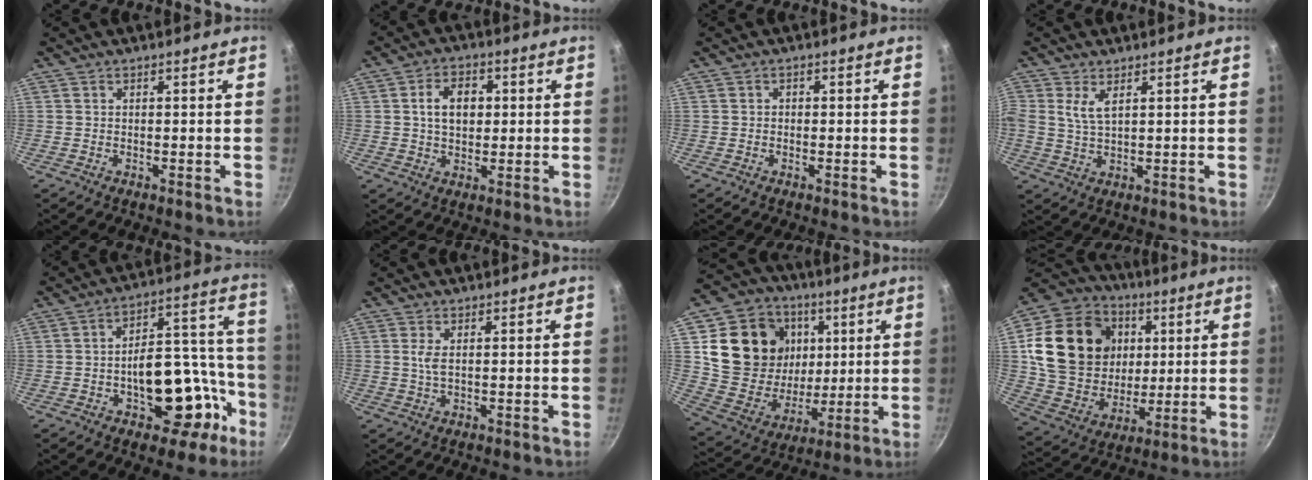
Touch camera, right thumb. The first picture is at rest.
{"total": 7.1, "force": [1.0, 5.1, 4.9], "torque": [-0.058, 0.011, 0.011]}
{"total": 0.5, "force": [-0.3, 0.4, 0.1], "torque": [0.000, 0.005, -0.009]}
{"total": 3.7, "force": [1.5, 1.6, 3.0], "torque": [-0.066, -0.008, 0.034]}
{"total": 18.3, "force": [-6.8, 10.8, 13.1], "torque": [-0.108, 0.076, -0.086]}
{"total": 1.8, "force": [0.3, 0.4, 1.7], "torque": [-0.044, -0.002, 0.011]}
{"total": 21.2, "force": [6.2, 17.5, 10.2], "torque": [-0.162, -0.017, 0.117]}
{"total": 24.4, "force": [5.4, 19.5, 13.7], "torque": [-0.231, -0.002, 0.107]}